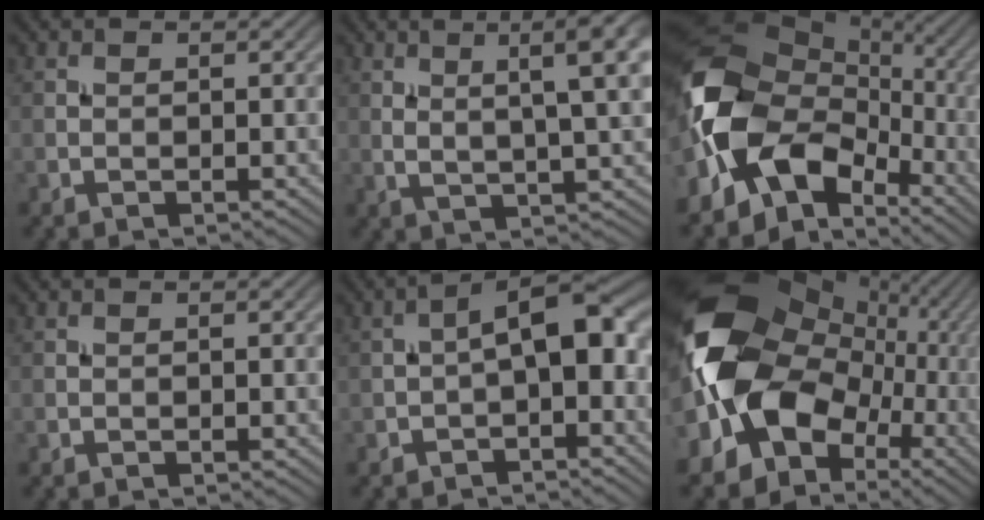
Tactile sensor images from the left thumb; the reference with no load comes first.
{"total": 9.3, "force": [3.7, 1.7, 8.4], "torque": [-0.116, 0.025, 0.058]}
{"total": 16.4, "force": [-4.0, 11.0, 11.4], "torque": [-0.244, -0.009, -0.087]}
{"total": 0.0}
{"total": 6.5, "force": [-0.9, 2.7, 5.8], "torque": [-0.083, 0.019, -0.023]}
{"total": 18.6, "force": [-0.6, 14.2, 12.0], "torque": [-0.252, -0.012, -0.007]}